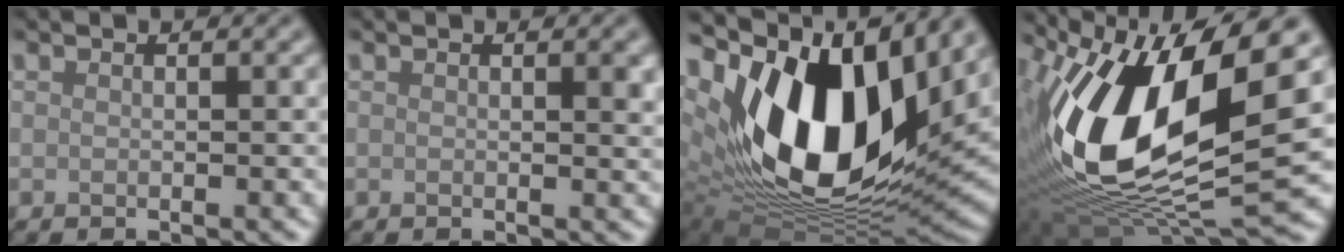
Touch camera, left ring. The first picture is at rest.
{"total": 1.7, "force": [0.5, 0.4, 1.5], "torque": [-0.015, 0.005, 0.010]}
{"total": 15.6, "force": [4.7, 9.2, 11.7], "torque": [-0.219, -0.005, 0.089]}
{"total": 15.3, "force": [2.1, 7.2, 13.3], "torque": [-0.272, -0.007, 0.033]}